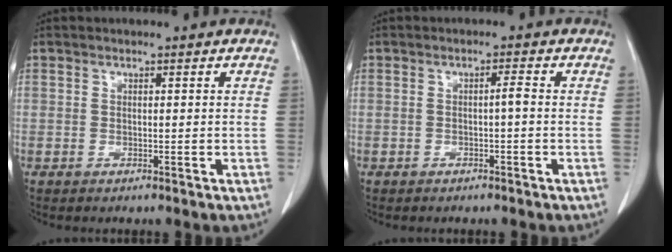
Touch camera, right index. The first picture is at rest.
{"total": 1.2, "force": [-0.3, 0.0, 1.2], "torque": [-0.017, 0.003, -0.005]}